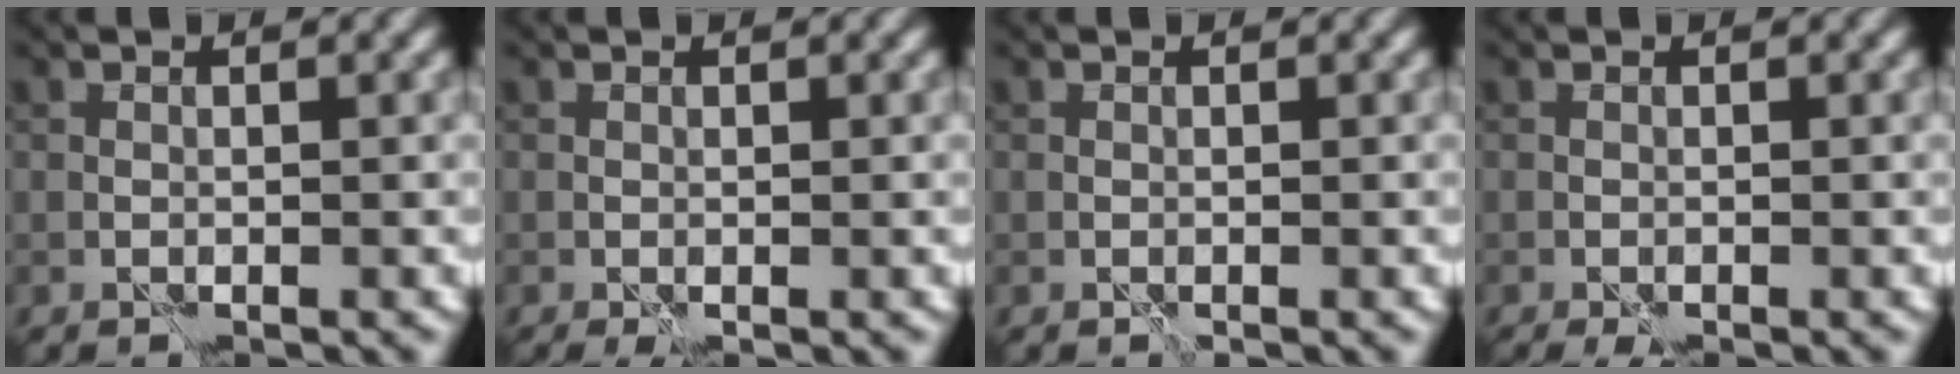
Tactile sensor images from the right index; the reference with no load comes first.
{"total": 0.9, "force": [-0.4, 0.2, 0.8], "torque": [-0.017, -0.004, -0.006]}
{"total": 0.0}
{"total": 1.6, "force": [-1.2, 0.2, 1.1], "torque": [-0.017, -0.002, -0.018]}